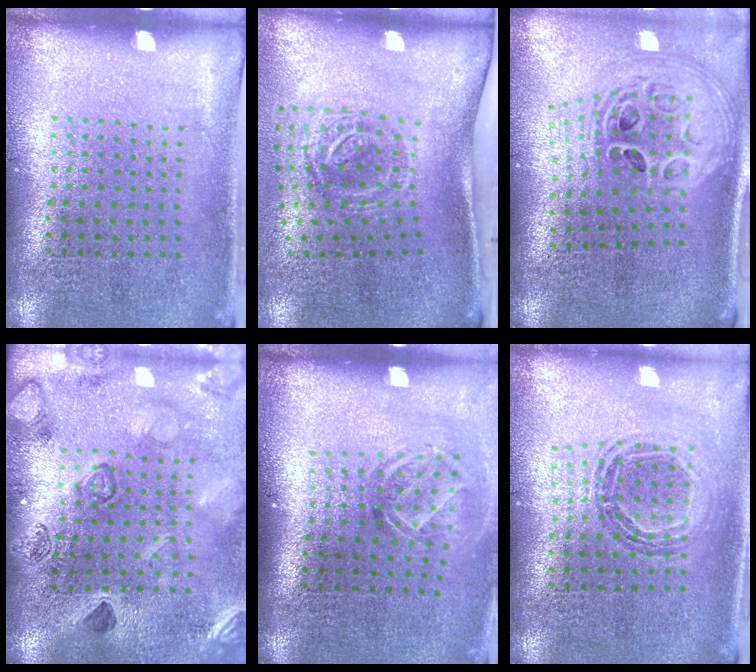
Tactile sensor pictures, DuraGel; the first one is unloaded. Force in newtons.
{"total": 2.0, "press": 1.2, "slide": 1.5}
{"total": 2.9, "press": 2.0, "slide": 2.1}
{"total": 2.3, "press": 2.3, "slide": 0.3}
{"total": 1.8, "press": 1.3, "slide": 1.3}
{"total": 0.9, "press": 0.9, "slide": 0.1}